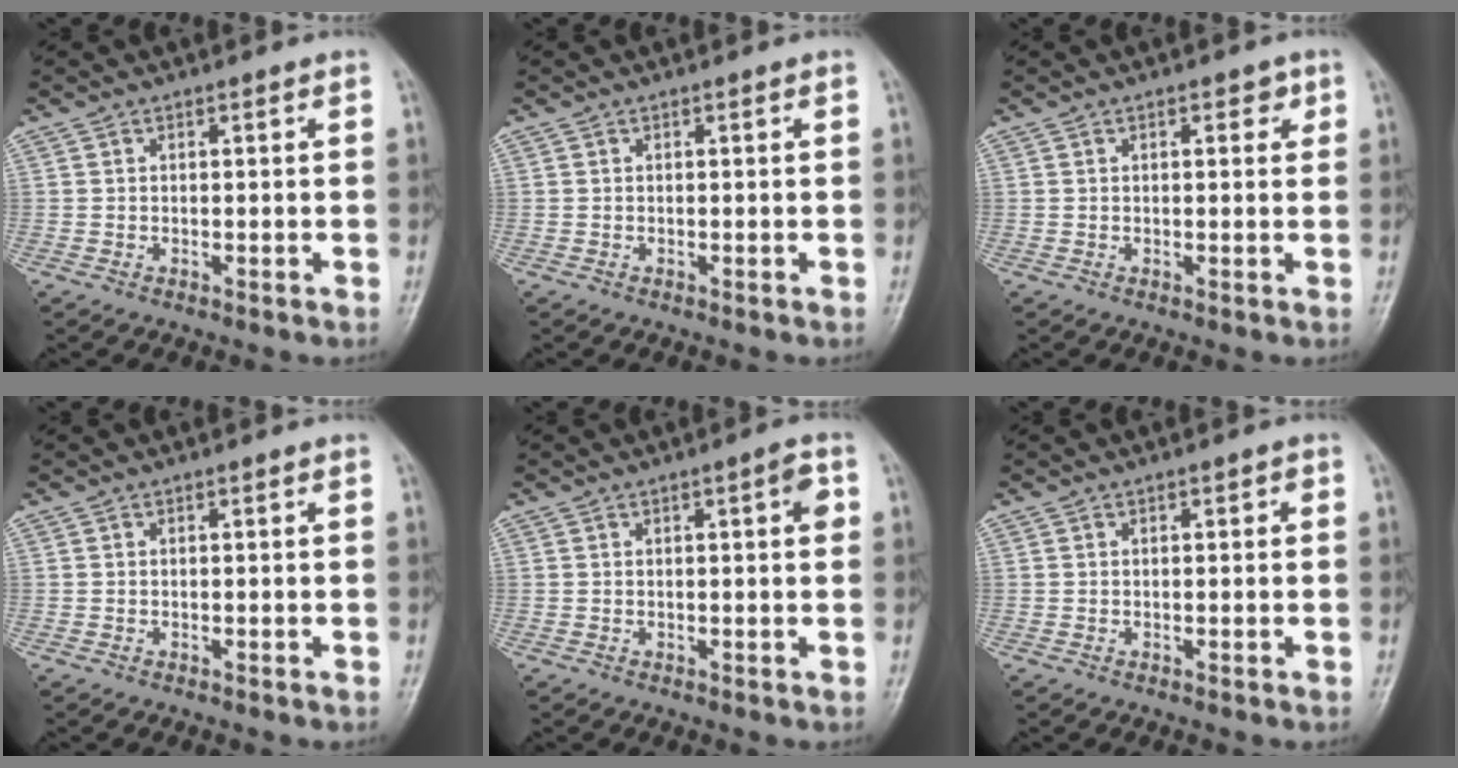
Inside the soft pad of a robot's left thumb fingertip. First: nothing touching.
{"total": 0.0}
{"total": 2.7, "force": [1.1, 1.4, 2.1], "torque": [-0.015, 0.000, 0.010]}
{"total": 0.0}
{"total": 2.9, "force": [0.7, 0.6, 2.8], "torque": [-0.038, 0.004, 0.008]}
{"total": 1.1, "force": [0.3, 0.5, 0.9], "torque": [-0.011, 0.002, 0.003]}